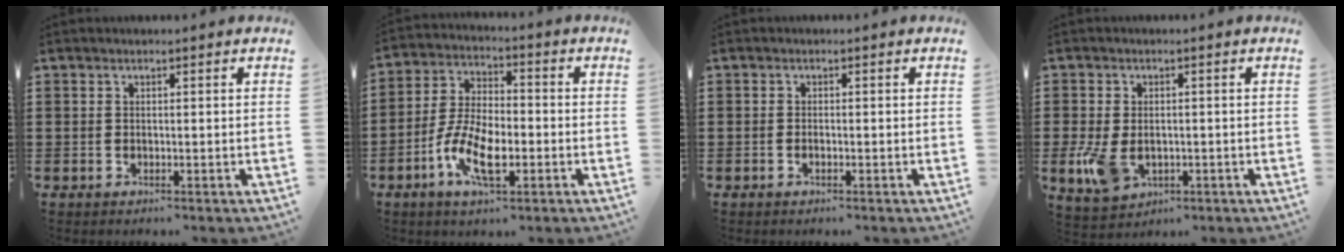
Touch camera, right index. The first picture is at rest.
{"total": 9.2, "force": [-3.5, 3.9, 7.6], "torque": [-0.179, -0.012, -0.070]}
{"total": 0.7, "force": [-0.4, 0.2, 0.6], "torque": [-0.012, -0.005, -0.006]}
{"total": 5.4, "force": [-1.2, 3.5, 3.9], "torque": [-0.105, -0.005, -0.028]}